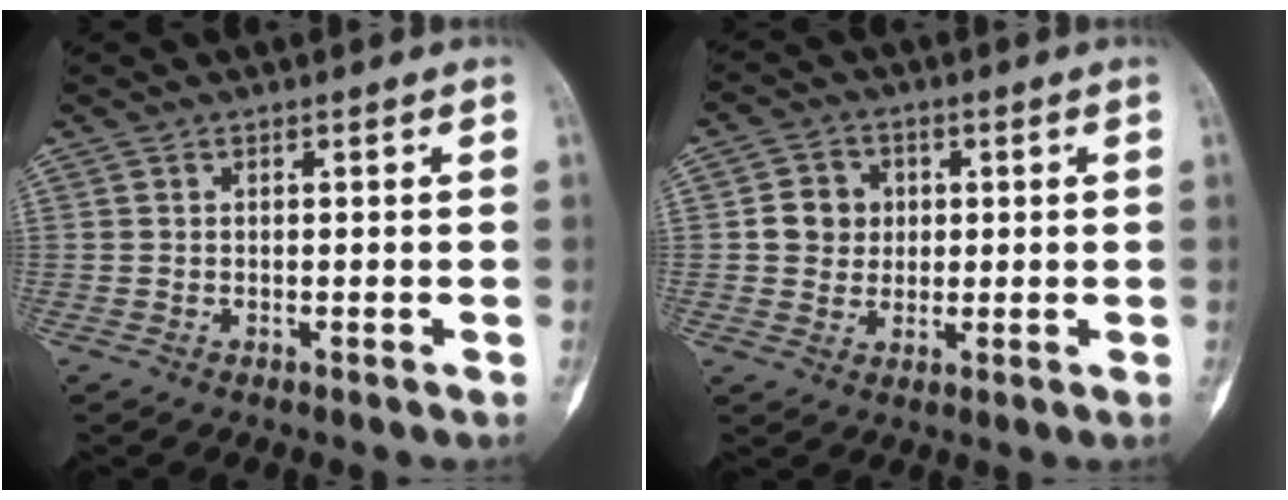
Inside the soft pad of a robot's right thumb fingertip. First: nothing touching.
{"total": 6.3, "force": [0.8, 5.8, 2.4], "torque": [-0.008, 0.004, 0.010]}